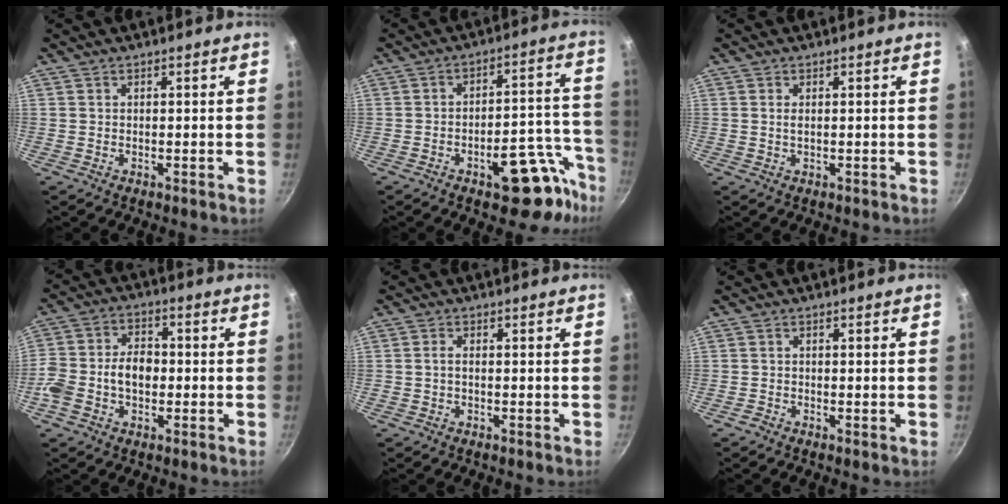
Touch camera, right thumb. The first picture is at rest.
{"total": 13.3, "force": [-8.1, 5.1, 9.2], "torque": [-0.078, 0.082, -0.106]}
{"total": 0.9, "force": [0.2, 0.3, 0.8], "torque": [-0.018, -0.001, 0.005]}
{"total": 10.7, "force": [-1.7, 7.1, 7.8], "torque": [-0.151, 0.032, -0.036]}
{"total": 1.2, "force": [-0.2, 0.7, 1.0], "torque": [-0.016, 0.003, -0.003]}
{"total": 0.9, "force": [-0.5, 0.4, 0.6], "torque": [-0.006, -0.002, -0.013]}